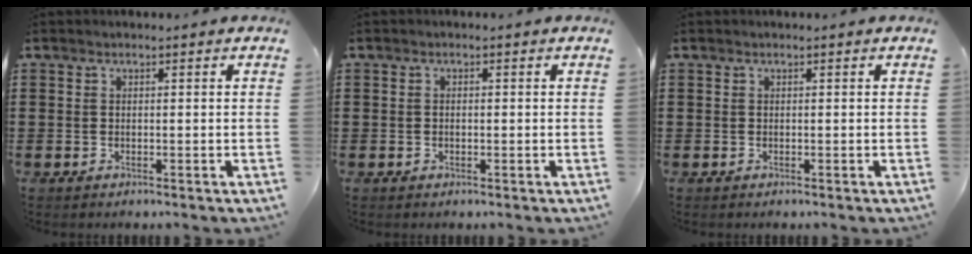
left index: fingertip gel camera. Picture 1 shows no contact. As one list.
[{"total": 0.7, "force": [-0.1, 0.4, 0.6], "torque": [-0.014, -0.001, -0.002]}, {"total": 0.0}]